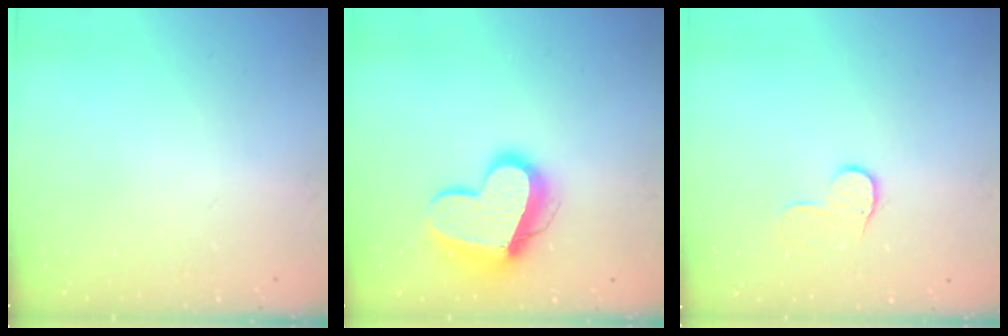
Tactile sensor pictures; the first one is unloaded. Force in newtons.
{"total": 15.0, "press": 14.9, "slide": 1.6}
{"total": 6.6, "press": 6.6, "slide": 0.6}